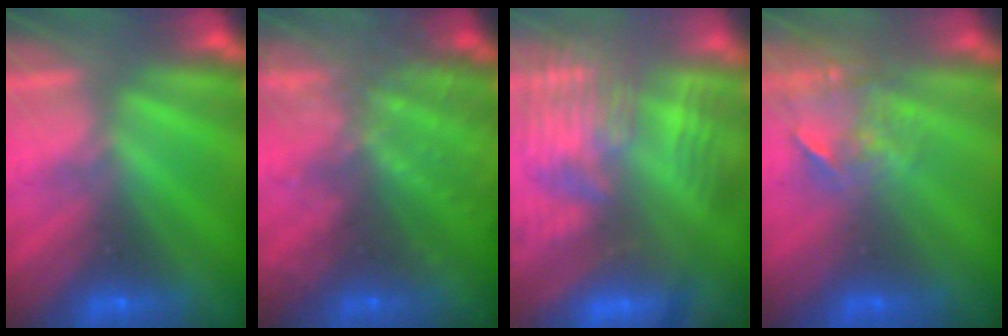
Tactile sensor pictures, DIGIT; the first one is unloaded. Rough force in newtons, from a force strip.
{"total": 9.0}
{"total": 7.3}
{"total": 3.9}